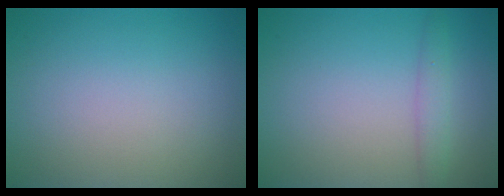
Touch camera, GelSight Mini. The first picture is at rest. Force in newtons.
{"total": 1.7, "press": 1.7, "slide": 0.1}